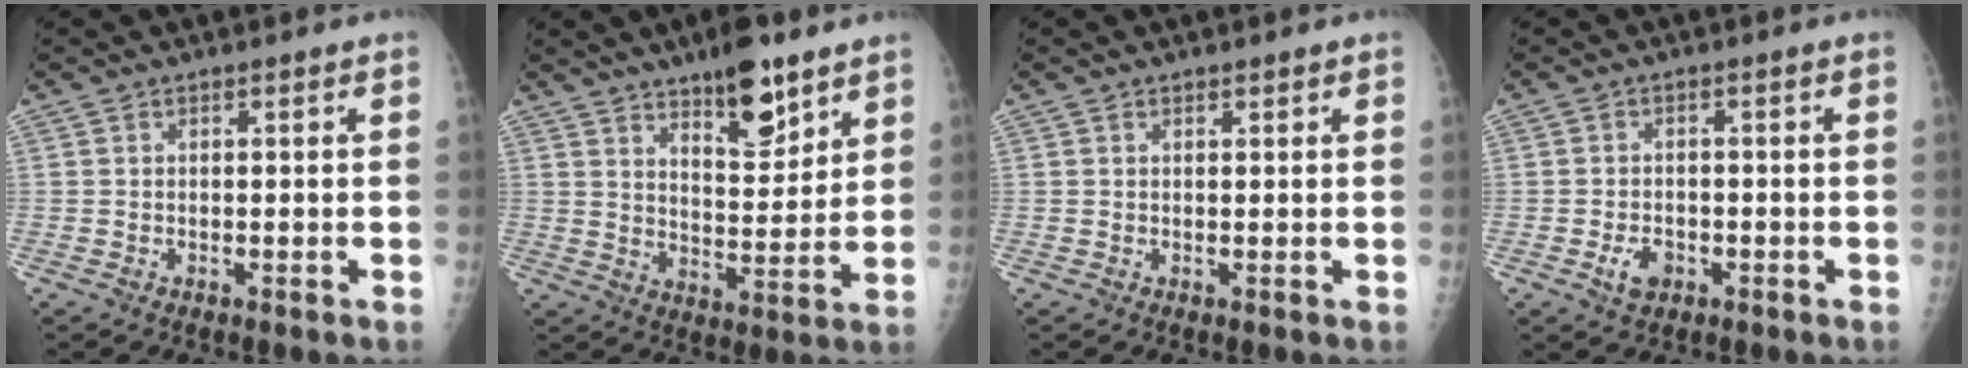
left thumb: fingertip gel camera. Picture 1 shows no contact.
{"total": 11.8, "force": [7.9, 4.3, 7.7], "torque": [-0.090, -0.054, 0.127]}
{"total": 0.6, "force": [0.5, 0.3, 0.2], "torque": [-0.003, -0.003, 0.007]}
{"total": 3.6, "force": [-1.4, 2.5, 2.1], "torque": [-0.029, 0.004, -0.021]}